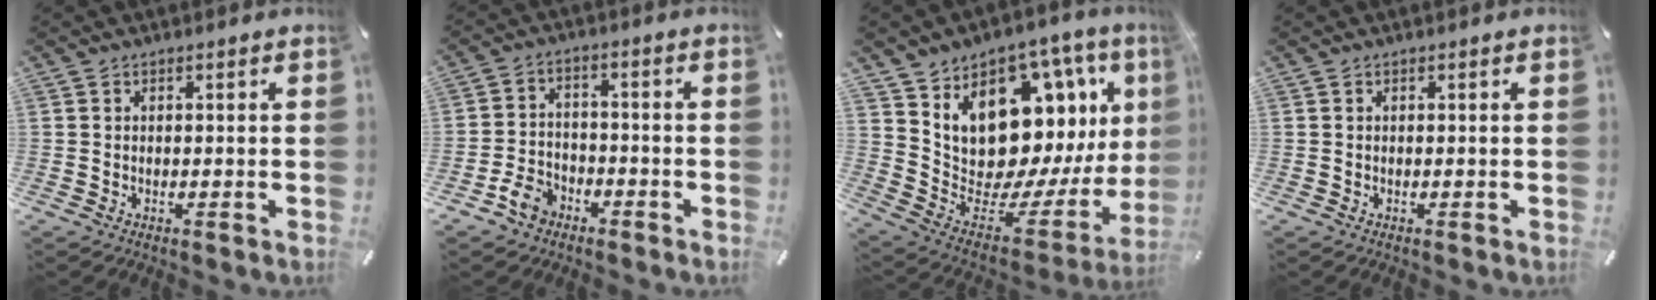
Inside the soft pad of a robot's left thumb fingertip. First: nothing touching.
{"total": 6.8, "force": [-4.2, 4.7, 2.6], "torque": [-0.054, 0.023, -0.079]}
{"total": 19.2, "force": [8.2, 13.0, 11.4], "torque": [-0.167, -0.093, 0.179]}
{"total": 0.0}